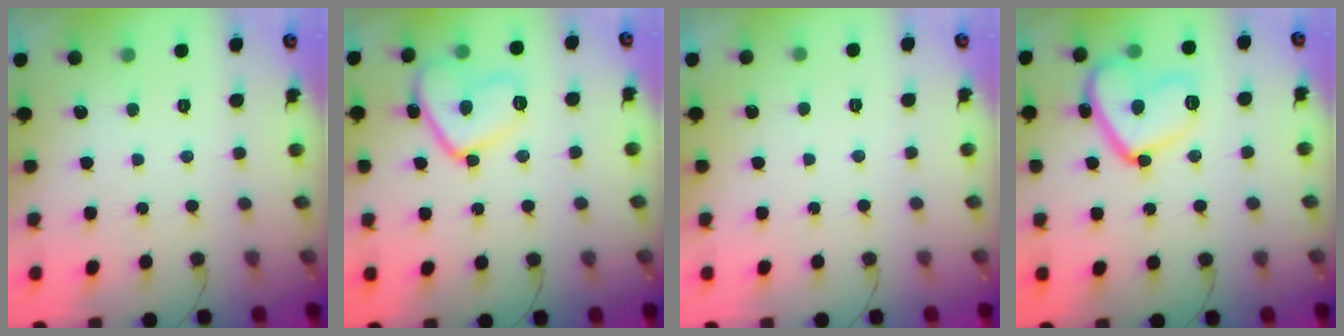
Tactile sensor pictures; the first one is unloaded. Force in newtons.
{"total": 12.9, "press": 12.8, "slide": 1.4}
{"total": 0.8, "press": 0.7, "slide": 0.4}
{"total": 15.0, "press": 14.9, "slide": 1.5}